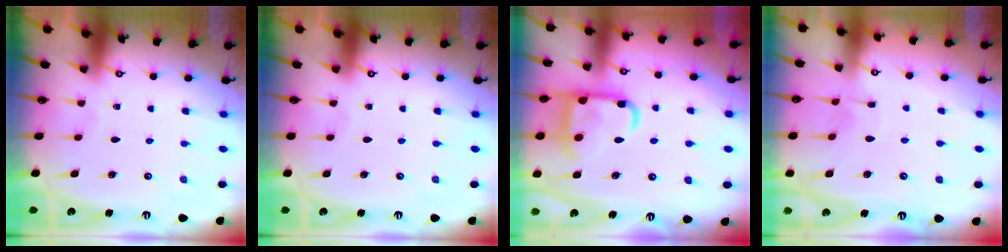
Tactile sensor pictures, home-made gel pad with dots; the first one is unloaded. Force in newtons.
{"total": 0.0}
{"total": 15.3, "press": 15.2, "slide": 1.5}
{"total": 3.7, "press": 3.7, "slide": 0.4}